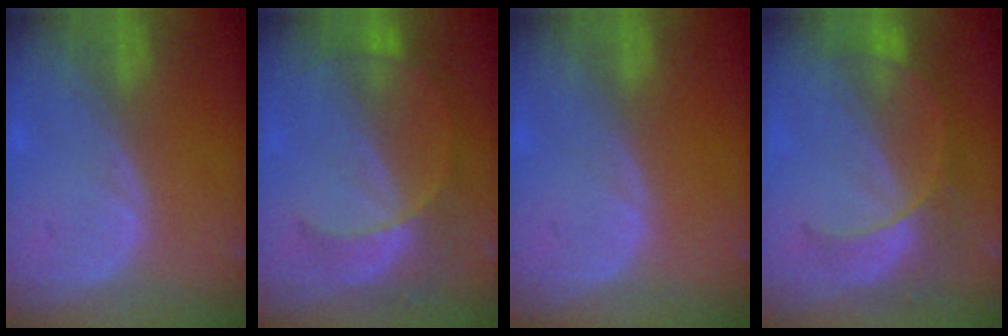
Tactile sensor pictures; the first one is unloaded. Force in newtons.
{"total": 7.8, "press": 6.7, "slide": 3.9}
{"total": 0.0}
{"total": 7.9, "press": 6.9, "slide": 3.9}